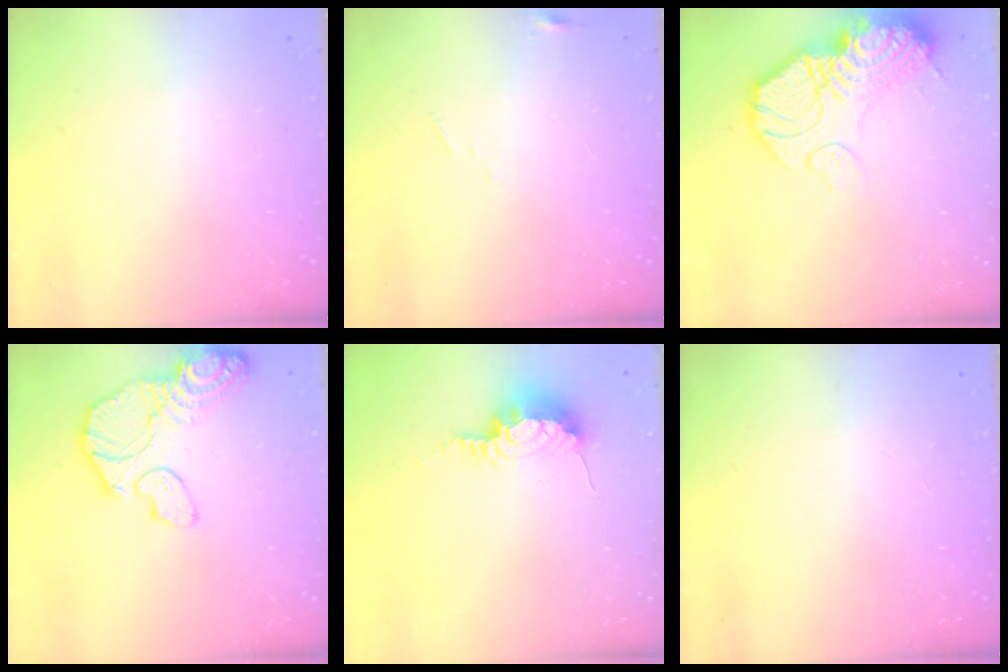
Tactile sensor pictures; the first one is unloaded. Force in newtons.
{"total": 3.3, "press": 3.3, "slide": 0.3}
{"total": 21.8, "press": 21.7, "slide": 2.0}
{"total": 15.9, "press": 15.9, "slide": 1.5}
{"total": 8.0, "press": 7.9, "slide": 1.2}
{"total": 1.1, "press": 1.1, "slide": 0.3}